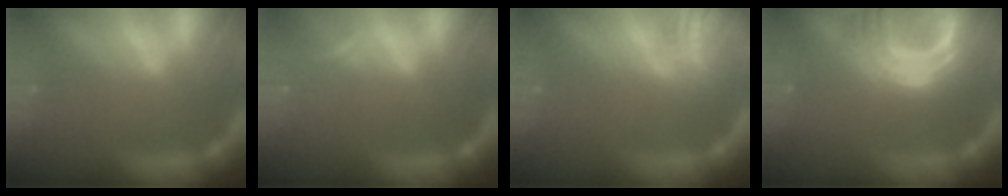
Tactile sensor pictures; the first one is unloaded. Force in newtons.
{"total": 0.9}
{"total": 4.5}
{"total": 9.5}